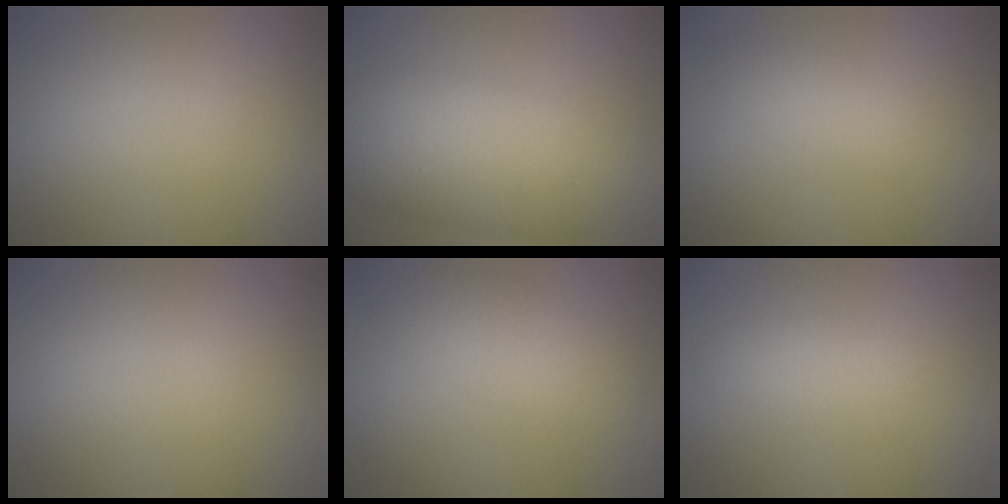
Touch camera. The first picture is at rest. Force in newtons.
{"total": 7.8, "press": 7.8, "slide": 0.1}
{"total": 1.8, "press": 1.8, "slide": 0.1}
{"total": 0.0}
{"total": 4.0, "press": 3.9, "slide": 0.2}
{"total": 1.6, "press": 1.6, "slide": 0.0}